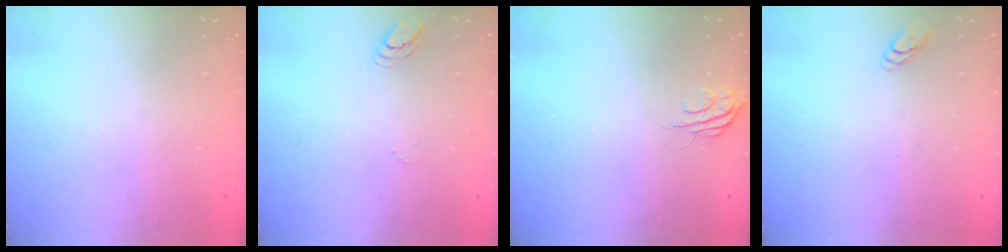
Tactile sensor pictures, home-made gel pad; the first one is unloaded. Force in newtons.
{"total": 3.6, "press": 3.6, "slide": 0.4}
{"total": 4.5, "press": 4.5, "slide": 0.5}
{"total": 2.8, "press": 2.8, "slide": 0.3}